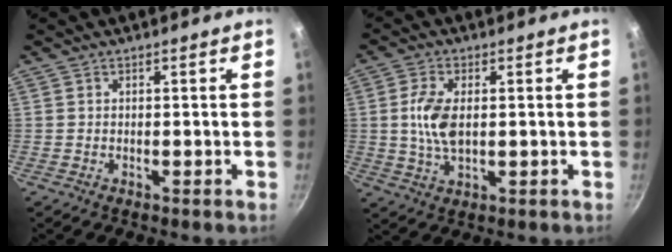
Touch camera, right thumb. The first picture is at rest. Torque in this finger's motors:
{"motor_torque": [-0.63, 0.80, 1.08, 0.18, 0.08]}